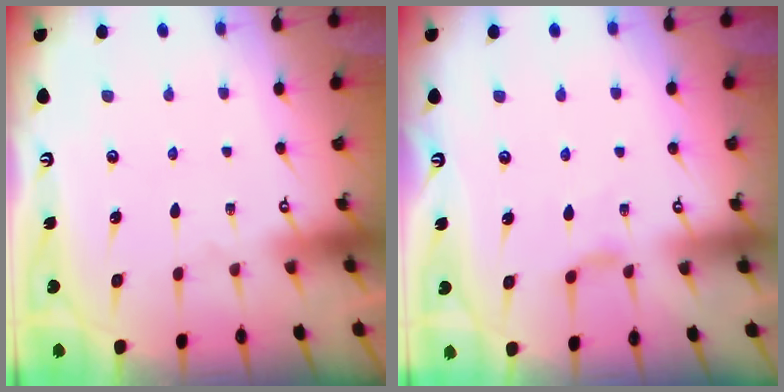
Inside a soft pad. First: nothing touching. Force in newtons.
{"total": 4.1, "press": 4.1, "slide": 0.6}